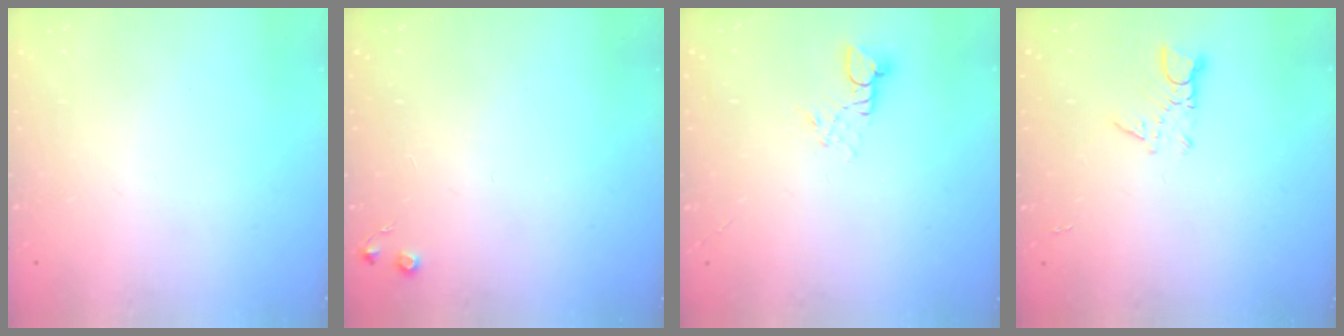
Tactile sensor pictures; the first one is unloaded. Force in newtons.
{"total": 4.3, "press": 4.2, "slide": 0.7}
{"total": 2.7, "press": 2.7, "slide": 0.2}
{"total": 2.7, "press": 2.7, "slide": 0.3}